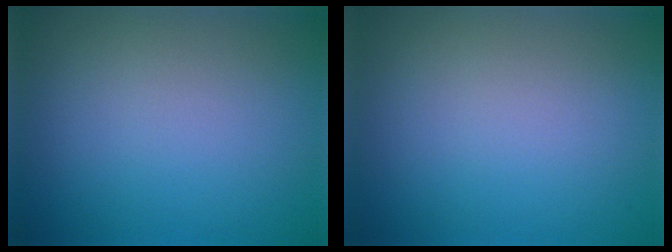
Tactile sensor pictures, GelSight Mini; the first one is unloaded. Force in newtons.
{"total": 0.0}